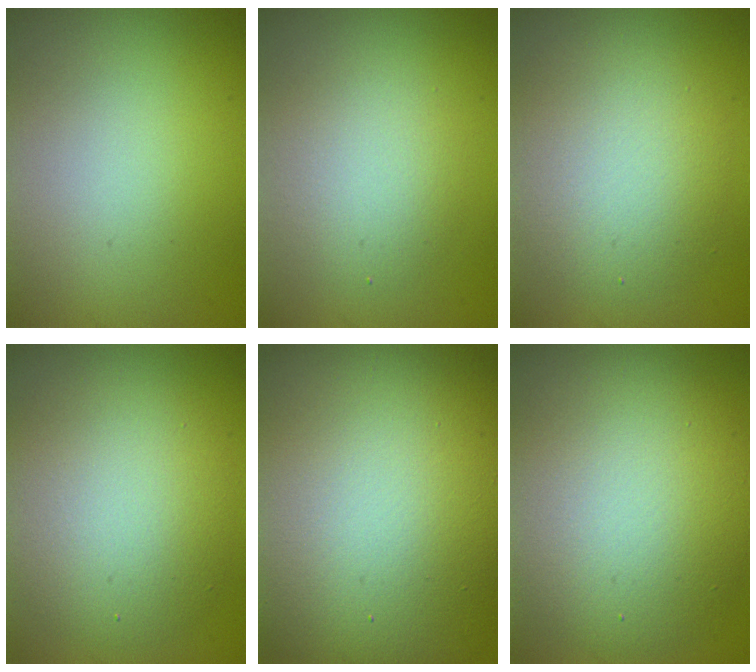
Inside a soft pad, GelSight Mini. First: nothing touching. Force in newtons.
{"total": 2.8, "press": 2.8, "slide": 0.1}
{"total": 4.8, "press": 4.8, "slide": 0.2}
{"total": 6.2, "press": 6.2, "slide": 0.2}
{"total": 18.6, "press": 18.5, "slide": 1.2}
{"total": 9.3, "press": 9.3, "slide": 0.5}